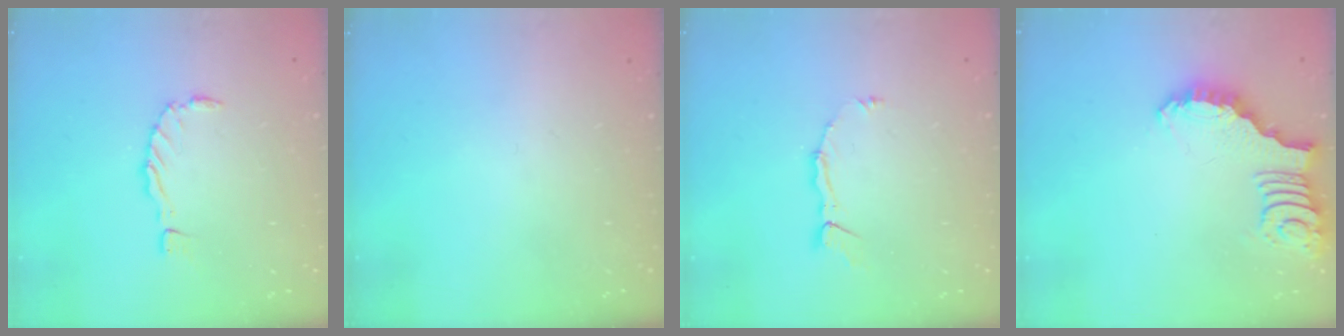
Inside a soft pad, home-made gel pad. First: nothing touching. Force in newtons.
{"total": 0.0}
{"total": 3.7, "press": 3.7, "slide": 0.2}
{"total": 2.6, "press": 2.6, "slide": 0.3}